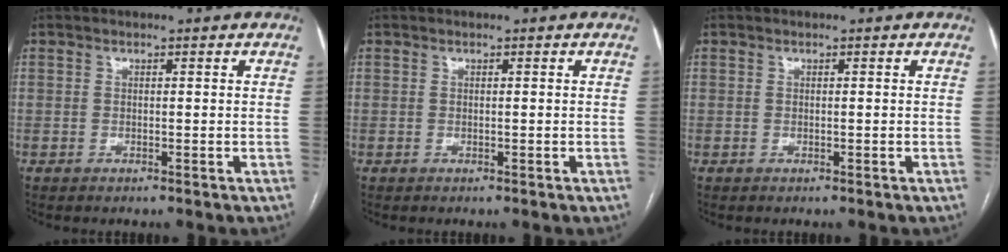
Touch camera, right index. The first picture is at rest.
{"total": 0.0}
{"total": 0.0}